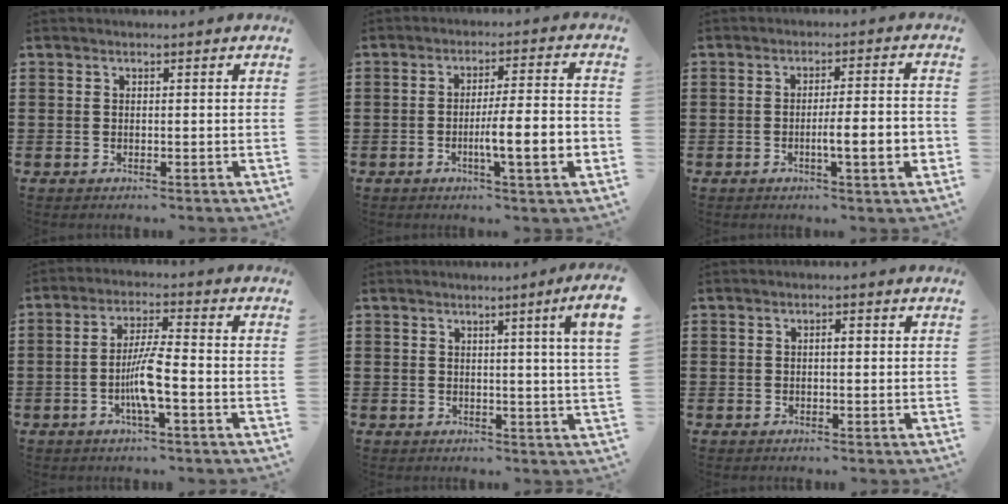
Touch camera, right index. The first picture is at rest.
{"total": 7.8, "force": [-2.2, 0.5, 7.5], "torque": [-0.115, -0.011, -0.041]}
{"total": 6.3, "force": [-1.7, 0.4, 6.0], "torque": [-0.090, -0.009, -0.031]}
{"total": 6.5, "force": [-2.1, 0.6, 6.1], "torque": [-0.125, -0.010, -0.044]}
{"total": 3.4, "force": [1.5, -1.0, 2.9], "torque": [-0.048, -0.012, 0.022]}
{"total": 1.3, "force": [0.0, 0.4, 1.2], "torque": [-0.023, 0.002, -0.001]}